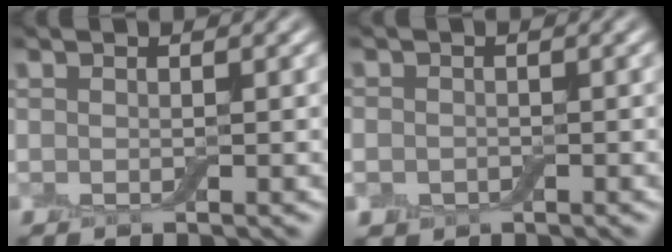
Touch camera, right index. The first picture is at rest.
{"total": 2.3, "force": [-0.8, 2.0, 0.7], "torque": [-0.005, -0.007, -0.015]}